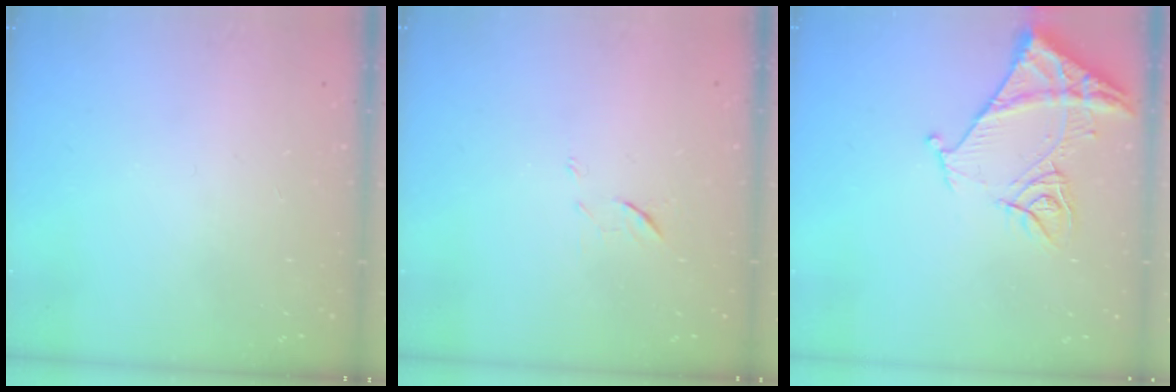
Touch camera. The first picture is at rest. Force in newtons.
{"total": 5.8, "press": 5.7, "slide": 1.3}
{"total": 11.7, "press": 11.6, "slide": 1.2}